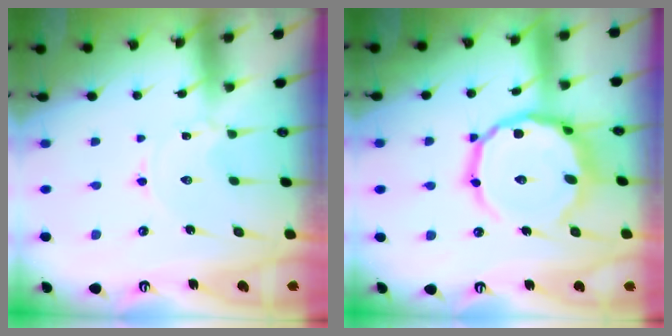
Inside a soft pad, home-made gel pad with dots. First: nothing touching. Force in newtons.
{"total": 17.1, "press": 16.9, "slide": 2.4}